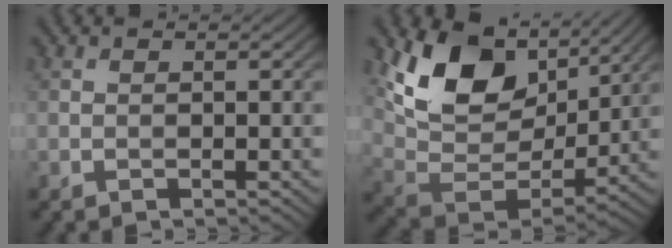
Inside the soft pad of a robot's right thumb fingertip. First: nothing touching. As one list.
[{"total": 14.1, "force": [6.8, 8.7, 8.6], "torque": [-0.182, 0.000, 0.132]}]